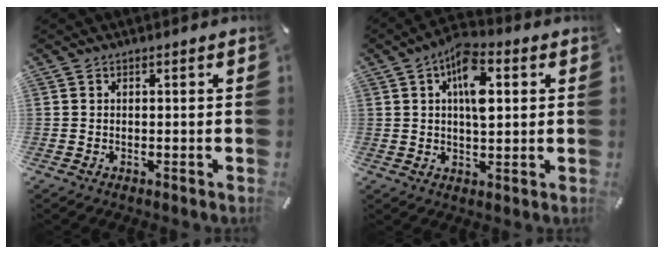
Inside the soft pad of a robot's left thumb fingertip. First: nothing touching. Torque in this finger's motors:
{"motor_torque": [1.44, 2.09, 1.34, -0.52, 0.39]}